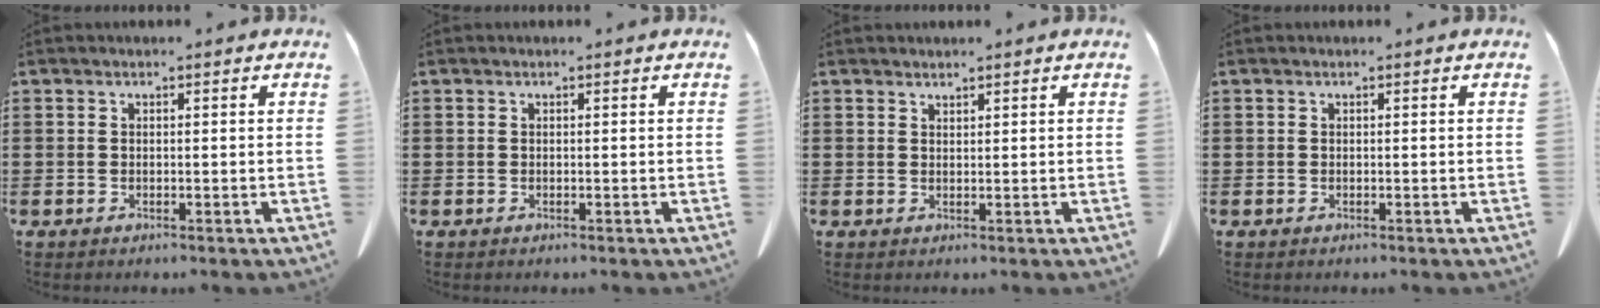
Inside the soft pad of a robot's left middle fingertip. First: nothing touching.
{"total": 0.0}
{"total": 1.0, "force": [1.0, 0.1, 0.1], "torque": [-0.003, -0.001, 0.020]}
{"total": 0.0}